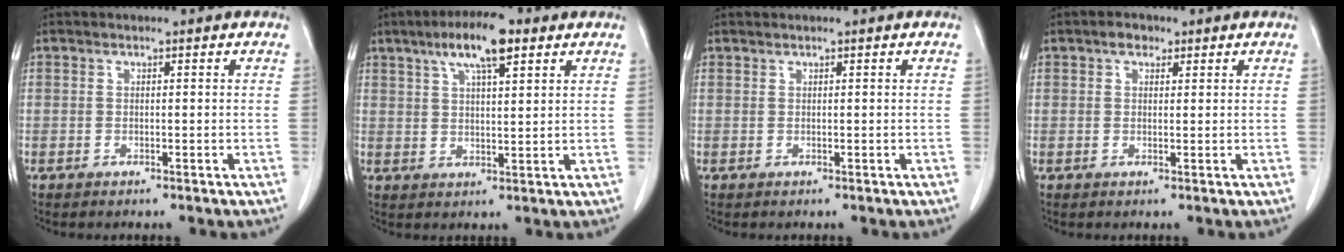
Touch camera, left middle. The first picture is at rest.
{"total": 8.4, "force": [4.9, 1.8, 6.6], "torque": [-0.120, 0.016, 0.081]}
{"total": 0.0}
{"total": 1.9, "force": [1.1, 1.2, 0.9], "torque": [-0.018, 0.008, 0.016]}